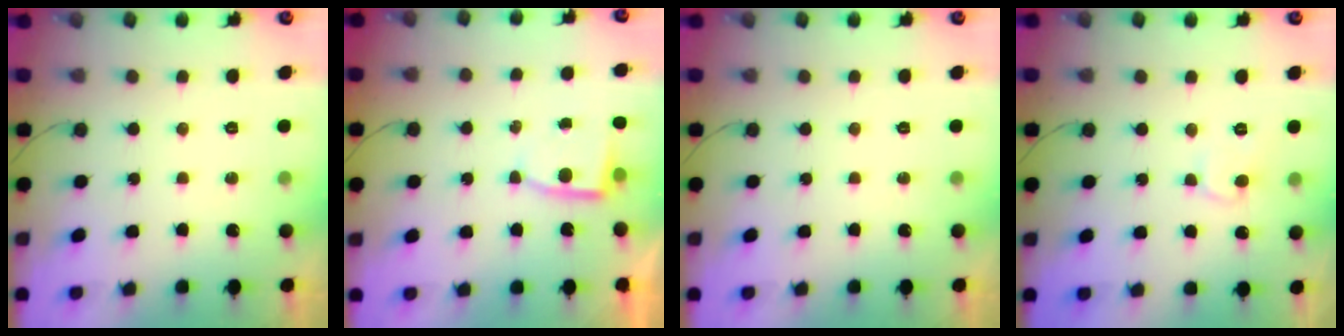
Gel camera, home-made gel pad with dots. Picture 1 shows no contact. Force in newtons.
{"total": 3.1, "press": 3.0, "slide": 0.3}
{"total": 0.0}
{"total": 7.4, "press": 7.4, "slide": 0.3}